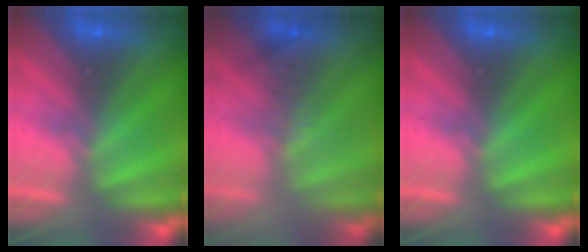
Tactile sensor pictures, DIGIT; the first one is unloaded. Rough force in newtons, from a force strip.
{"total": 2.5}
{"total": 0.0}